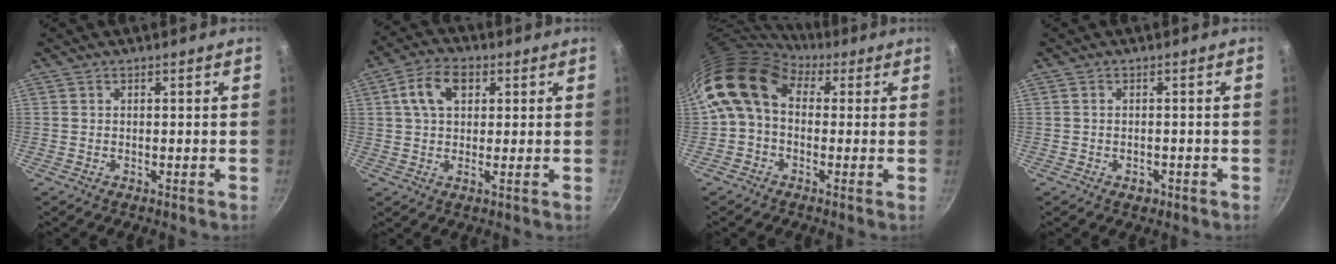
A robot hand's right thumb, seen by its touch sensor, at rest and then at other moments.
{"total": 8.5, "force": [2.6, 5.1, 6.2], "torque": [-0.106, 0.010, 0.034]}
{"total": 11.6, "force": [2.3, 8.5, 7.5], "torque": [-0.121, 0.018, 0.017]}
{"total": 1.9, "force": [-0.9, 1.3, 1.1], "torque": [-0.013, 0.007, -0.008]}